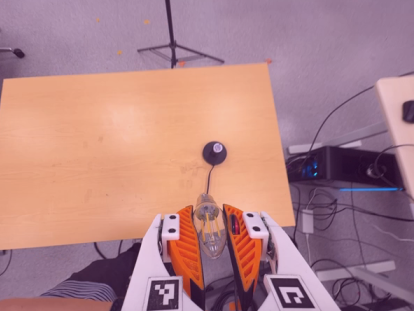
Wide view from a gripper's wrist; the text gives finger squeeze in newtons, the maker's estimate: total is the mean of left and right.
{"total": 21.2, "left": 24.4, "right": 17.9}